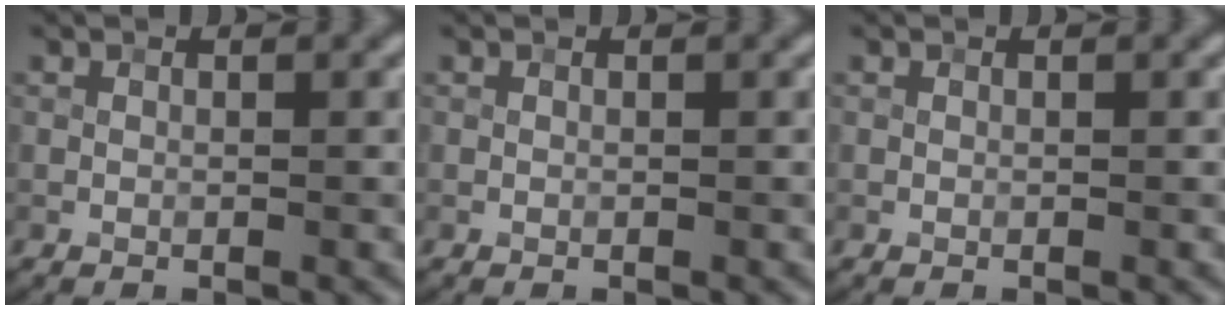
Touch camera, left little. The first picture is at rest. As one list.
[{"total": 0.0}, {"total": 0.0}]